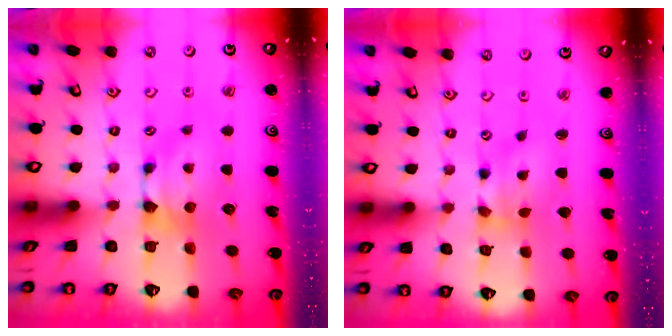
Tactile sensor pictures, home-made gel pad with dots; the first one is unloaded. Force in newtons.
{"total": 2.3, "press": 1.7, "slide": 1.5}